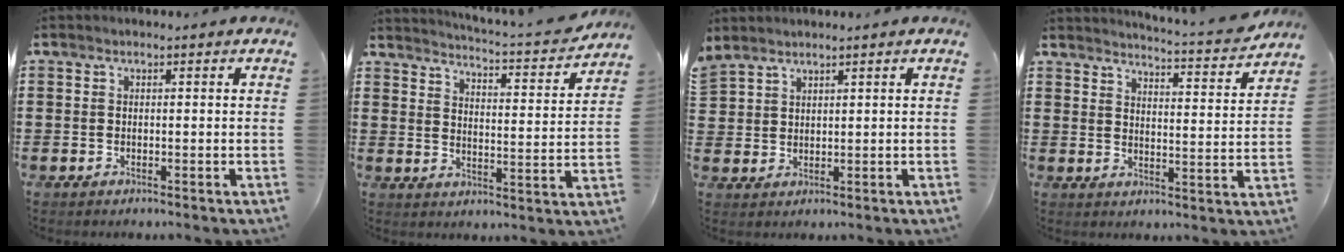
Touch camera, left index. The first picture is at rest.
{"total": 3.2, "force": [3.0, -0.5, 0.9], "torque": [-0.031, -0.036, 0.040]}
{"total": 2.6, "force": [2.3, 1.2, -0.2], "torque": [-0.006, 0.000, 0.047]}
{"total": 4.0, "force": [3.8, -0.5, 1.0], "torque": [-0.031, -0.034, 0.060]}